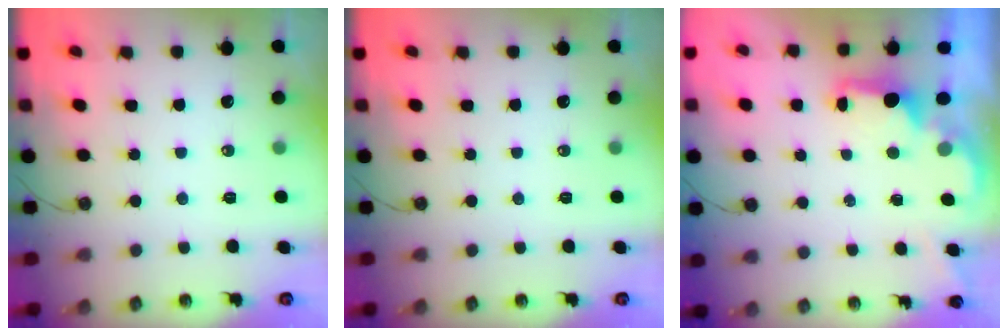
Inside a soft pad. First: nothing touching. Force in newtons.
{"total": 0.0}
{"total": 1.6, "press": 1.5, "slide": 0.6}